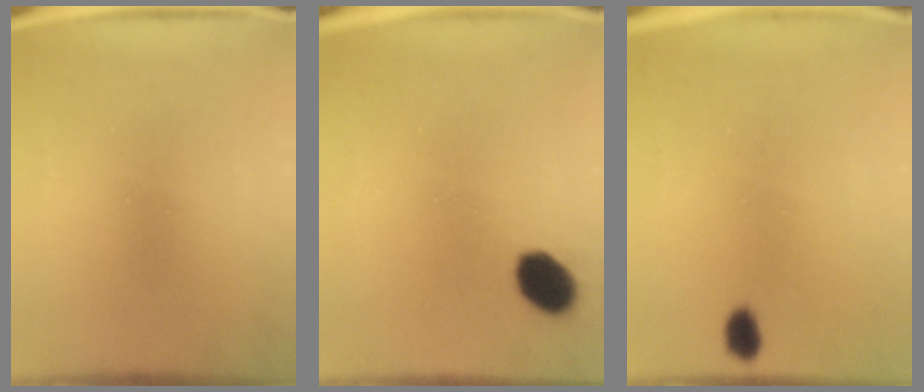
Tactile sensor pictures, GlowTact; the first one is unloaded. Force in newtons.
{"total": 7.3}
{"total": 2.4}